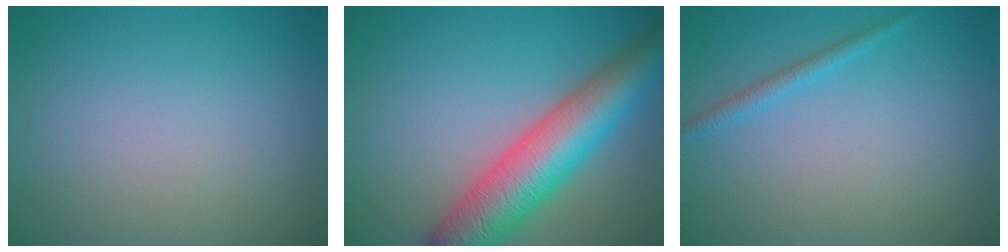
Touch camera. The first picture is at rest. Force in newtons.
{"total": 9.1, "press": 9.1, "slide": 0.4}
{"total": 1.2, "press": 1.1, "slide": 0.1}